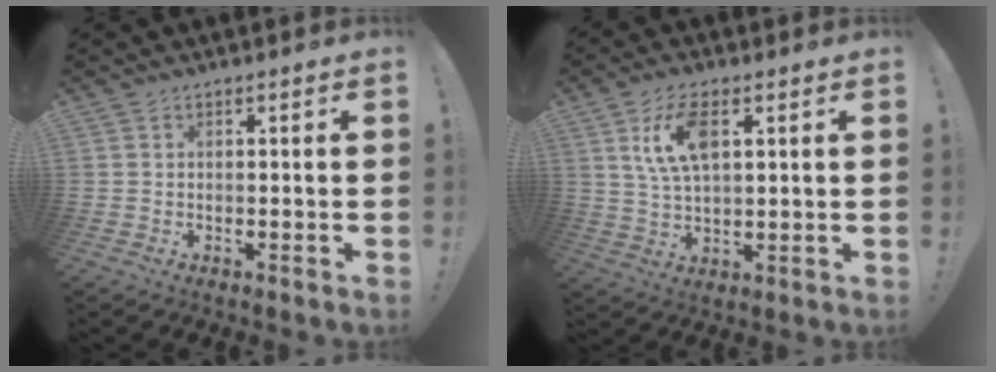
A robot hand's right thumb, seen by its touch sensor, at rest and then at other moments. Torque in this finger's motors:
{"motor_torque": [0.30, 0.52, 0.45, -0.37, 0.07]}